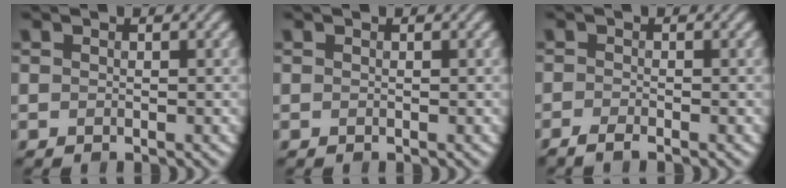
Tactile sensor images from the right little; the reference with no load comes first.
{"total": 0.0}
{"total": 1.4, "force": [-1.1, 0.3, 0.8], "torque": [-0.004, -0.009, -0.026]}